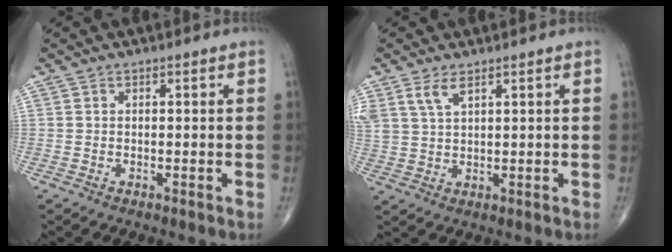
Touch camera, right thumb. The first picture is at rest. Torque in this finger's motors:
{"motor_torque": [0.15, 0.04, 0.50, 0.31, 0.15]}